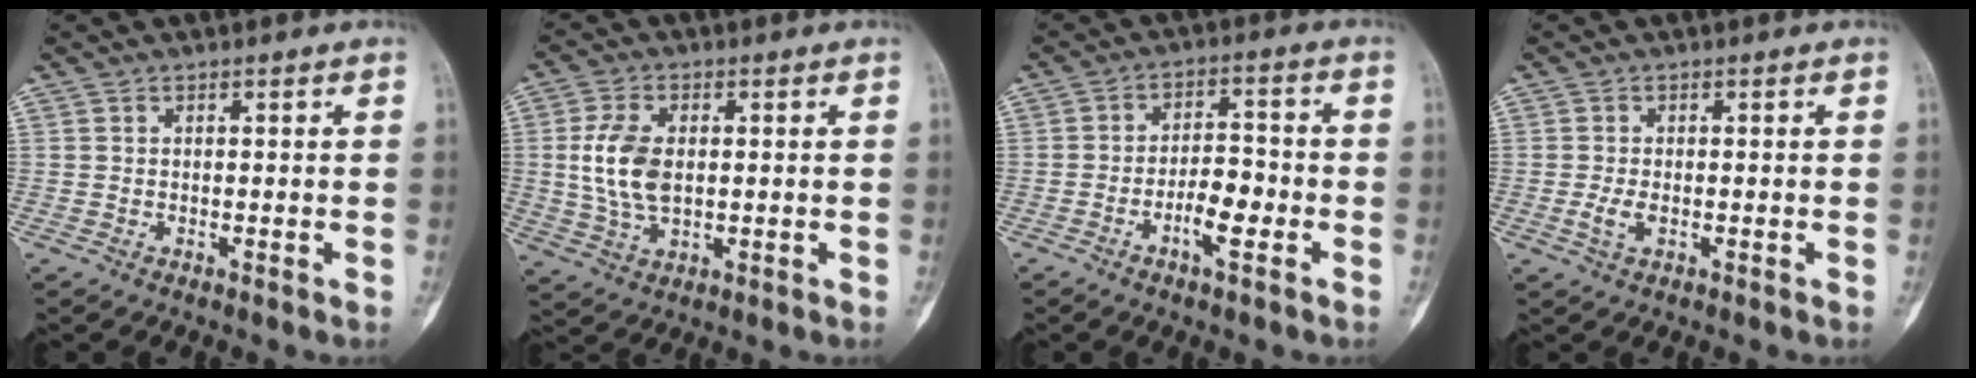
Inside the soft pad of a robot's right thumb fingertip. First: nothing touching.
{"total": 9.3, "force": [0.7, 5.5, 7.5], "torque": [-0.154, -0.002, 0.019]}
{"total": 7.0, "force": [-2.8, 2.7, 5.9], "torque": [-0.093, 0.025, -0.049]}
{"total": 2.5, "force": [-0.6, 1.3, 2.0], "torque": [-0.050, -0.002, -0.012]}